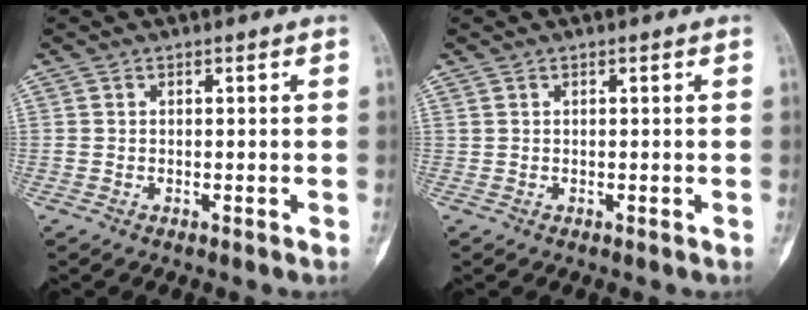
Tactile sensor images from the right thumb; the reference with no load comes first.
{"total": 0.0}